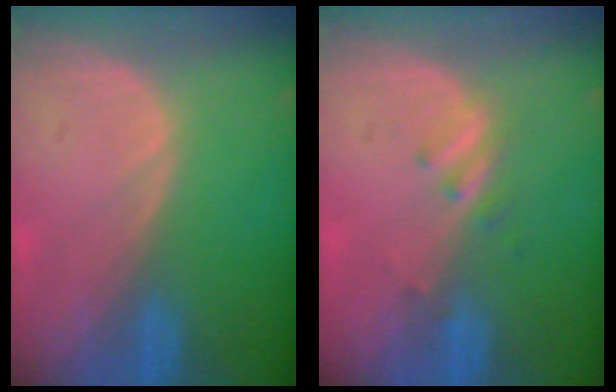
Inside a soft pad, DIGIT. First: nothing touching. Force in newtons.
{"total": 2.5, "press": 2.2, "slide": 1.2}